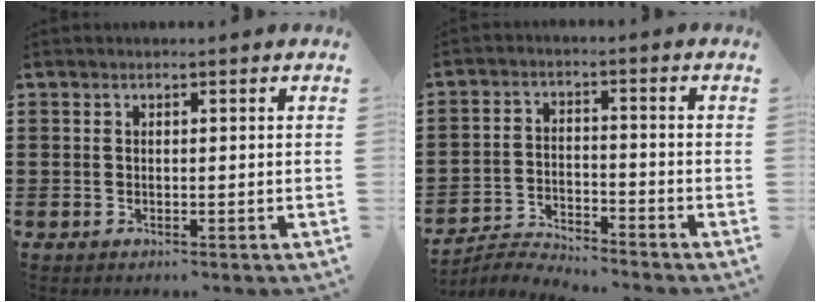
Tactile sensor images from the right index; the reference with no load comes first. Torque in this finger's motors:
{"motor_torque": [-0.45, -0.22, -0.85, -0.19]}